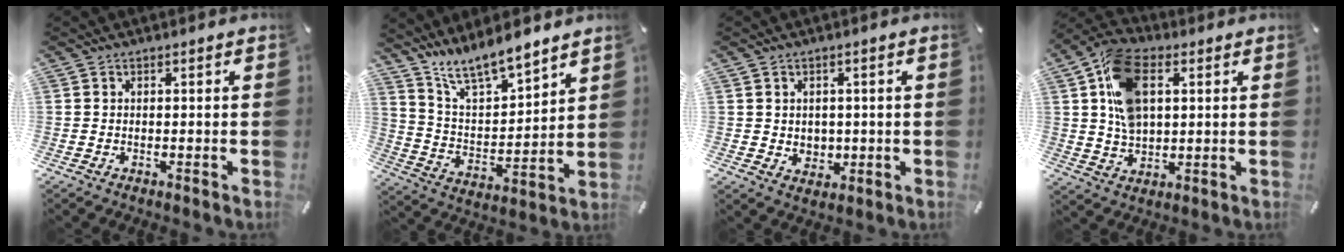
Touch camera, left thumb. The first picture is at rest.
{"total": 10.7, "force": [10.3, 2.3, 1.7], "torque": [-0.055, -0.091, 0.190]}
{"total": 3.5, "force": [0.4, 3.4, 0.9], "torque": [0.001, -0.005, 0.004]}
{"total": 13.8, "force": [3.8, 9.1, 9.7], "torque": [-0.201, 0.008, 0.070]}